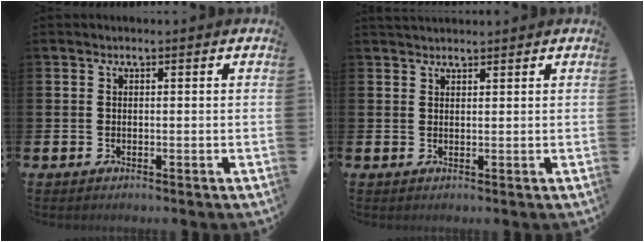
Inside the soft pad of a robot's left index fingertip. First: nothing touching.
{"total": 1.6, "force": [1.6, 0.4, 0.1], "torque": [0.008, -0.004, 0.027]}